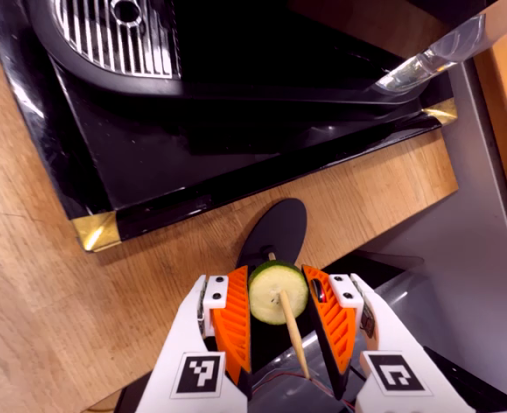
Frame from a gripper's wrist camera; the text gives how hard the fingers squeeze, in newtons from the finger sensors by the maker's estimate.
{"total": 9.5, "left": 9.4, "right": 9.5}